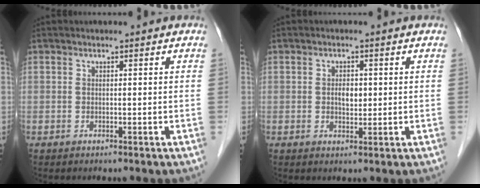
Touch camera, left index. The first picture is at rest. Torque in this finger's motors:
{"motor_torque": [0.24, 0.17, 0.02, 0.00]}